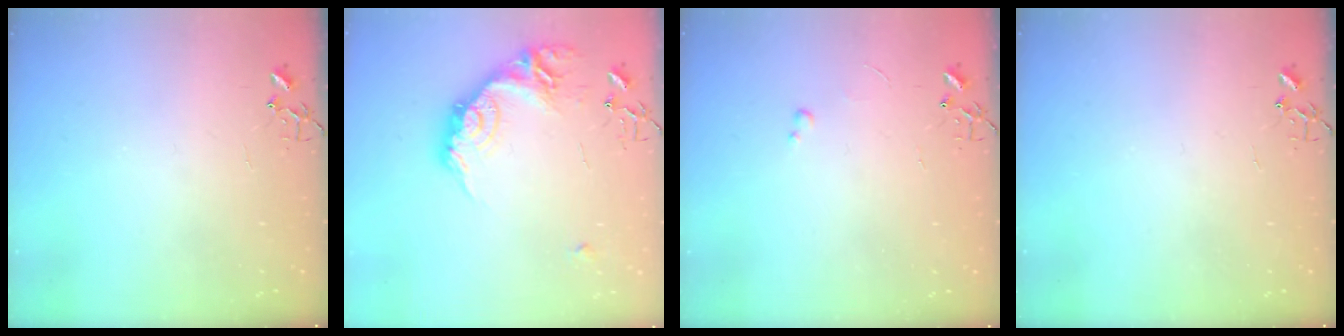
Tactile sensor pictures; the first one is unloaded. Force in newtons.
{"total": 19.2, "press": 19.1, "slide": 1.2}
{"total": 2.0, "press": 2.0, "slide": 0.3}
{"total": 0.0}